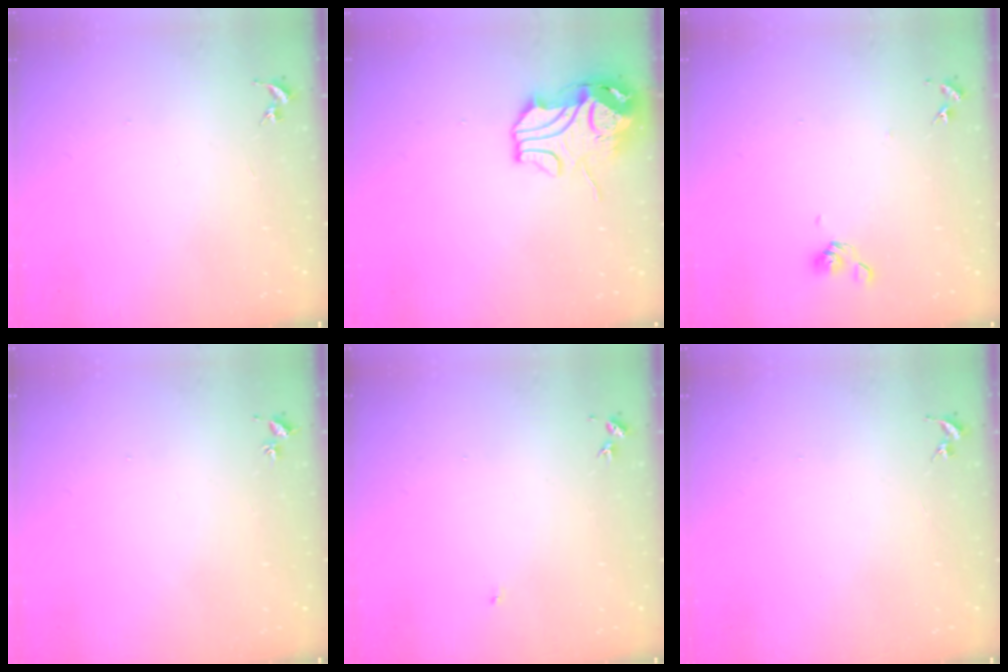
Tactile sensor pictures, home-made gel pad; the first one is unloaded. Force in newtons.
{"total": 11.8, "press": 11.7, "slide": 1.5}
{"total": 4.8, "press": 4.7, "slide": 0.8}
{"total": 2.1, "press": 2.1, "slide": 0.2}
{"total": 3.5, "press": 3.4, "slide": 0.4}
{"total": 0.0}